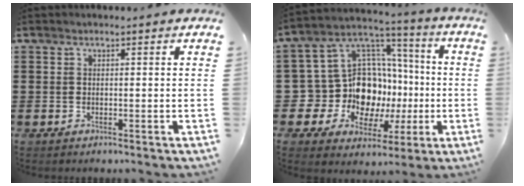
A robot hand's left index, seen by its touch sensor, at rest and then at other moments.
{"total": 13.6, "force": [-2.8, 12.5, 4.7], "torque": [-0.125, -0.012, -0.032]}